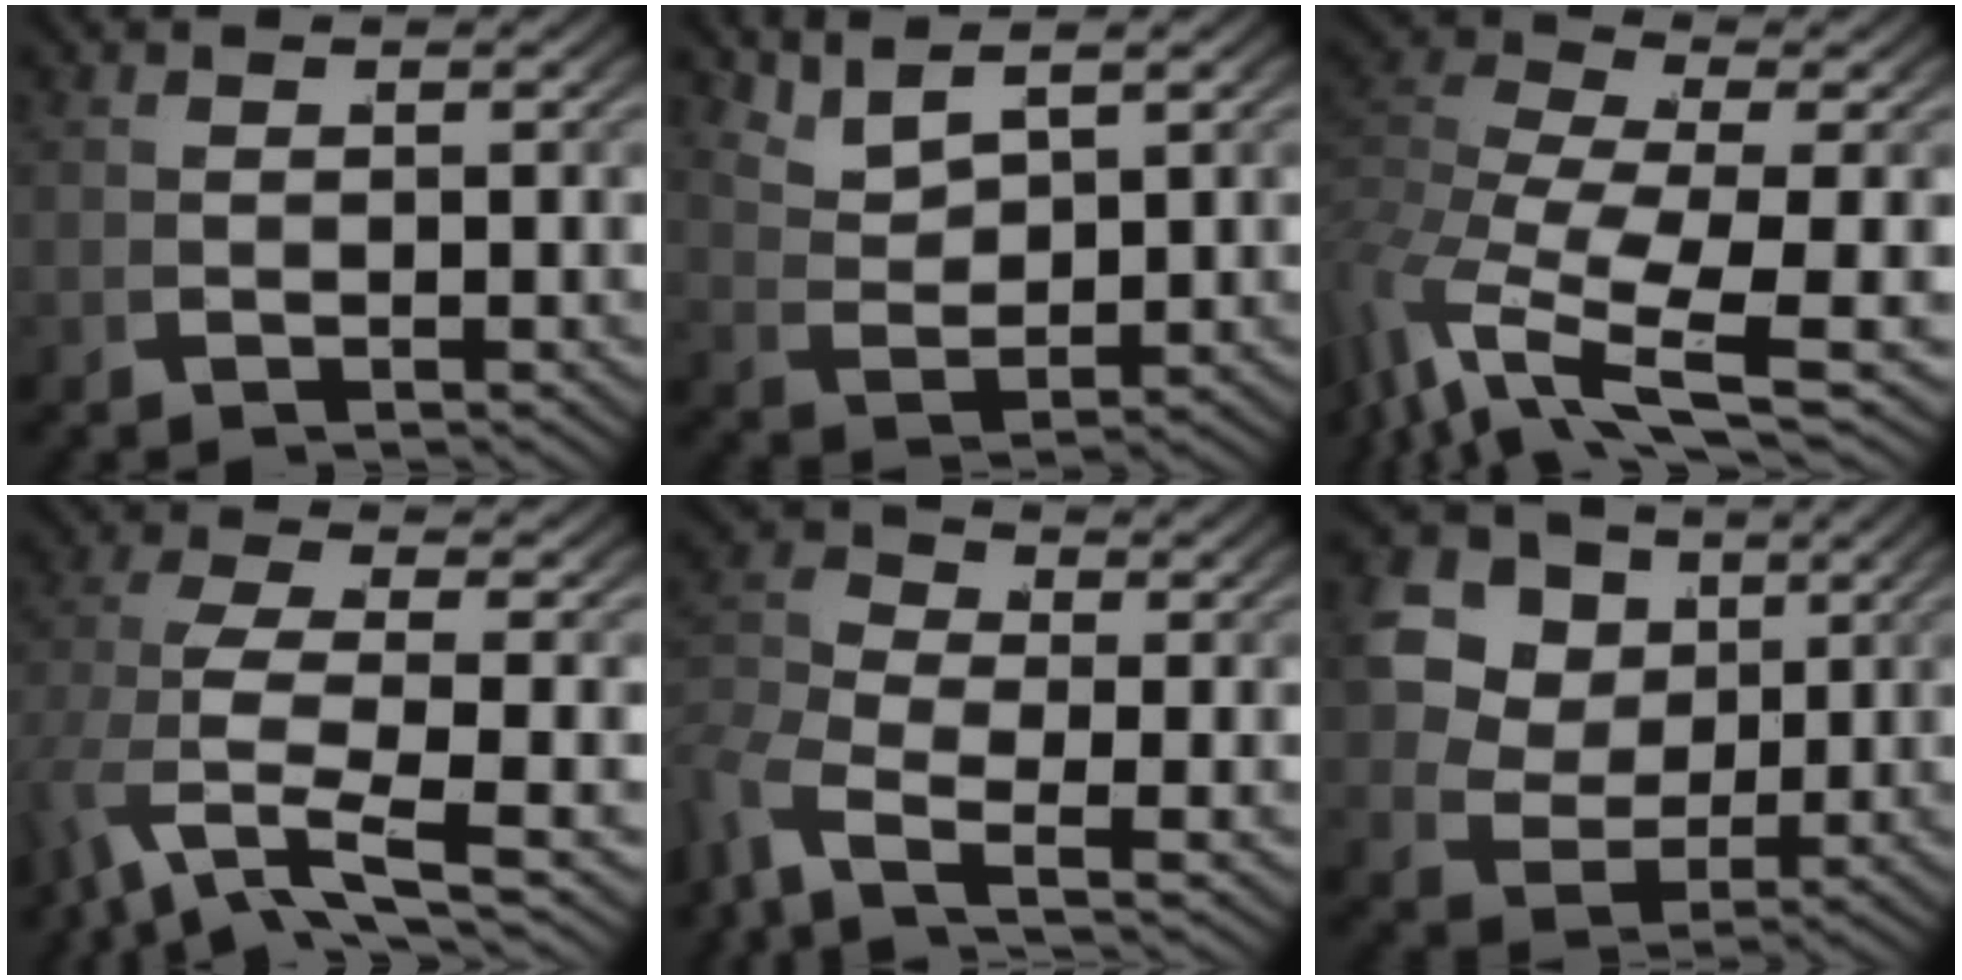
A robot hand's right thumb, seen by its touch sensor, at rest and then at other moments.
{"total": 4.1, "force": [3.3, 1.3, 2.2], "torque": [-0.046, 0.000, 0.073]}
{"total": 8.0, "force": [-0.8, 4.3, 6.7], "torque": [-0.160, -0.039, 0.010]}
{"total": 5.5, "force": [-1.0, 2.5, 4.8], "torque": [-0.119, -0.025, 0.006]}
{"total": 6.7, "force": [-2.6, 4.2, 4.5], "torque": [-0.124, -0.038, -0.031]}
{"total": 12.1, "force": [2.2, 10.0, 6.4], "torque": [-0.146, -0.026, 0.035]}